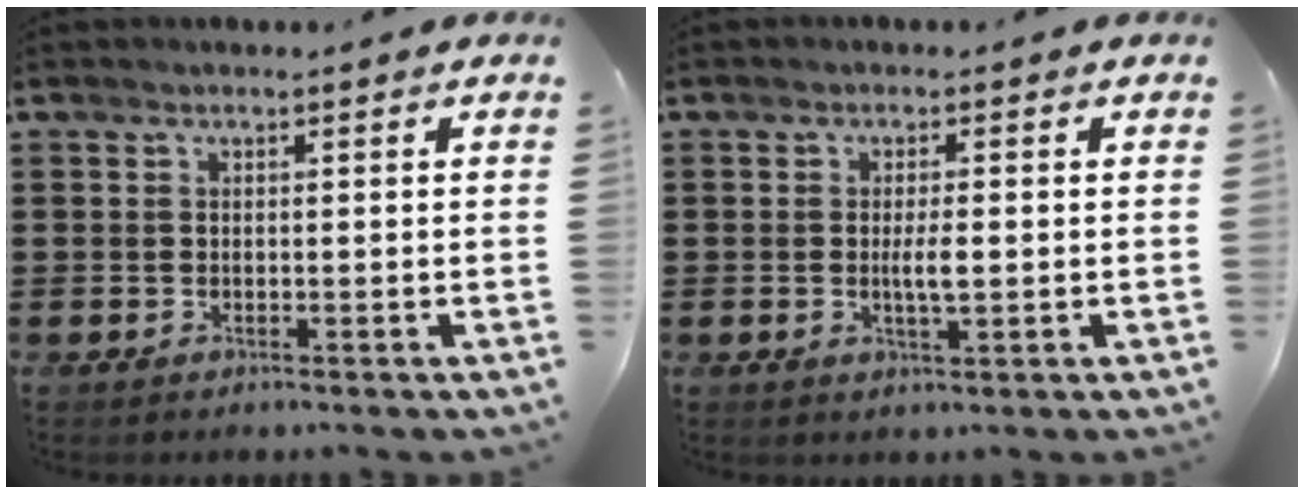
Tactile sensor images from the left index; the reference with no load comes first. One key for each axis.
{"total": 3.2, "fx": -0.1, "fy": 0.7, "fz": 3.1, "tx": -0.057, "ty": -0.004, "tz": -0.003}